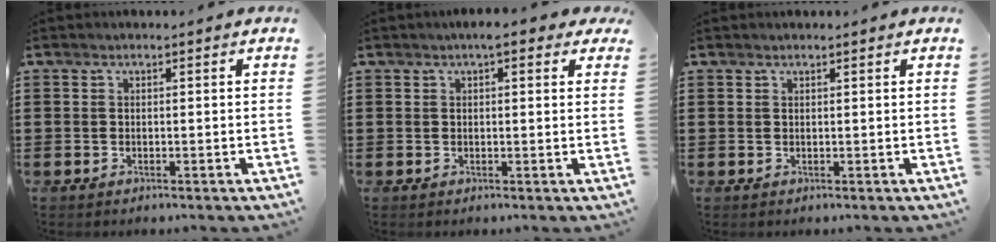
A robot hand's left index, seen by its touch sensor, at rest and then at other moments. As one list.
[{"total": 3.0, "force": [1.8, 0.7, 2.2], "torque": [-0.046, 0.007, 0.032]}, {"total": 0.6, "force": [0.5, 0.0, 0.2], "torque": [-0.005, 0.000, 0.011]}]